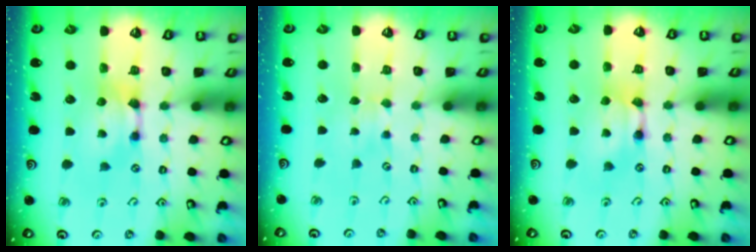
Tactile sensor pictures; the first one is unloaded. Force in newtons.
{"total": 2.5, "press": 2.5, "slide": 0.5}
{"total": 1.6, "press": 1.5, "slide": 0.2}